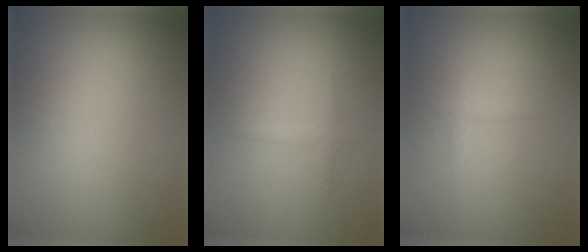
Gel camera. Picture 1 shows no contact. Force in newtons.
{"total": 0.9, "press": 0.9, "slide": 0.0}
{"total": 0.7, "press": 0.7, "slide": 0.0}